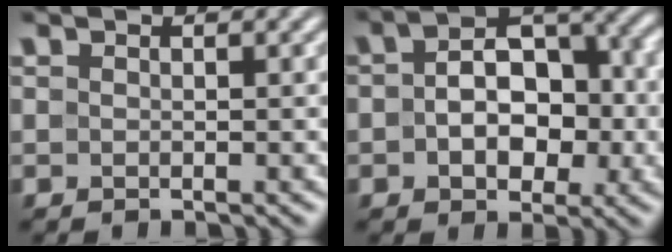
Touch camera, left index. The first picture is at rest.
{"total": 7.1, "force": [-0.3, 4.6, 5.4], "torque": [-0.070, 0.010, -0.012]}